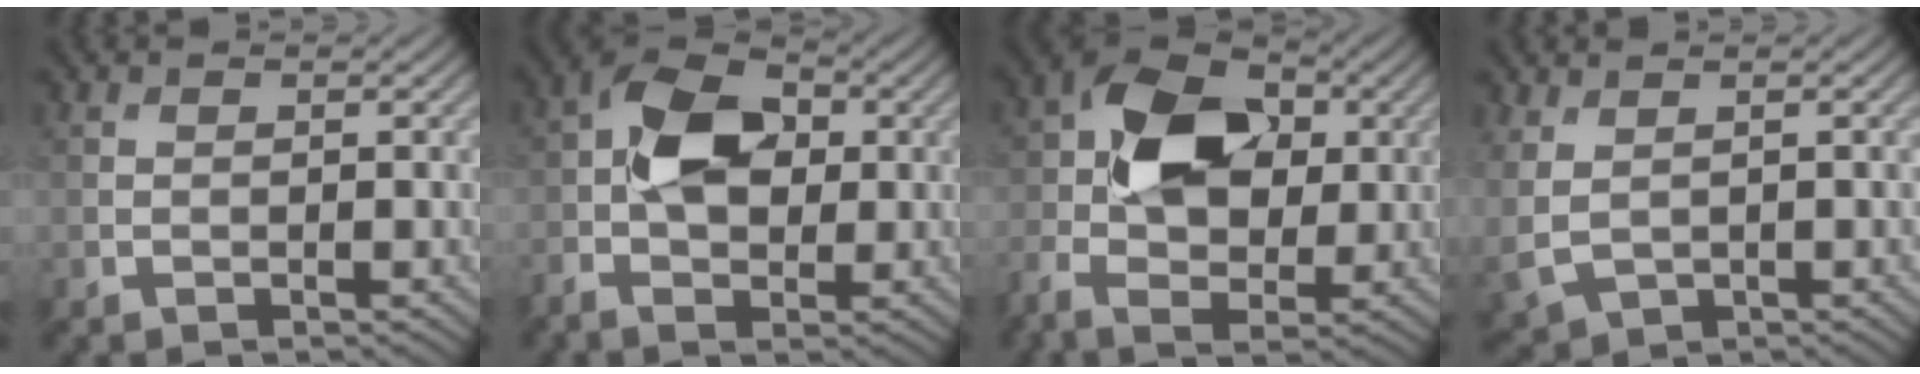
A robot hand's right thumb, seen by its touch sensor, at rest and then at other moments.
{"total": 8.7, "force": [-0.1, 5.4, 6.9], "torque": [-0.140, 0.016, -0.016]}
{"total": 11.9, "force": [0.1, 7.6, 9.2], "torque": [-0.194, 0.016, -0.013]}
{"total": 3.9, "force": [0.9, 2.6, 2.7], "torque": [-0.083, -0.008, 0.026]}